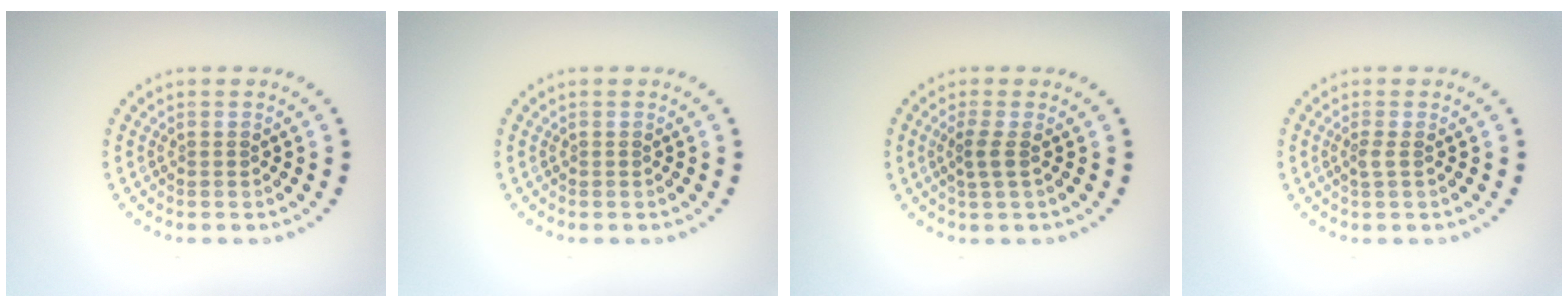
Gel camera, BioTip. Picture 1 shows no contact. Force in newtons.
{"total": 0.0}
{"total": 1.6, "press": 1.3, "slide": 1.0}
{"total": 0.9, "press": 0.6, "slide": 0.6}